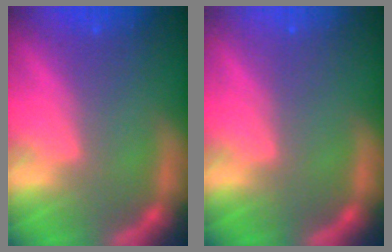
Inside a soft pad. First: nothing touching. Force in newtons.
{"total": 0.0}